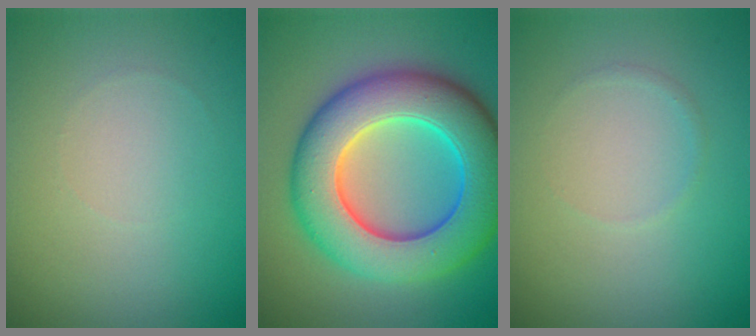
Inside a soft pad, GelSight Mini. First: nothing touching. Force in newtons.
{"total": 12.0, "press": 12.0, "slide": 0.5}
{"total": 0.5, "press": 0.5, "slide": 0.0}